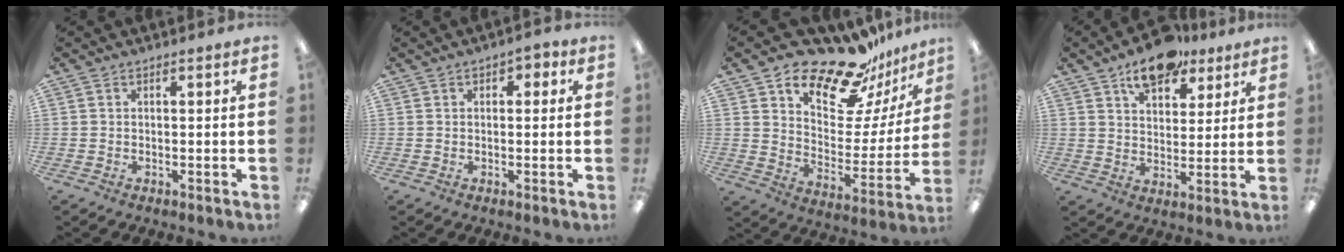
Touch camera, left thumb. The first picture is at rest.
{"total": 1.9, "force": [0.5, 1.3, 1.3], "torque": [-0.019, 0.003, 0.007]}
{"total": 18.5, "force": [16.2, 6.1, 6.5], "torque": [-0.115, -0.129, 0.282]}
{"total": 11.9, "force": [8.6, 6.1, 5.4], "torque": [-0.067, -0.045, 0.152]}